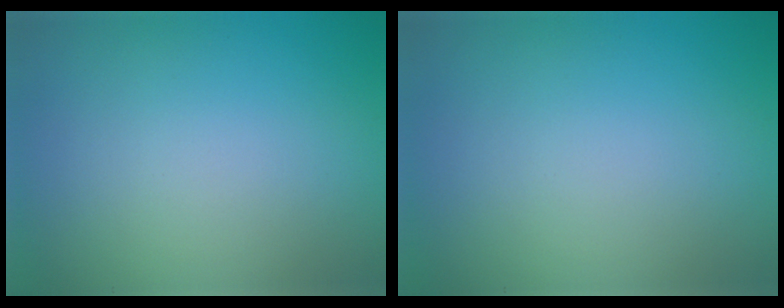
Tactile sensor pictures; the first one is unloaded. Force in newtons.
{"total": 0.0}